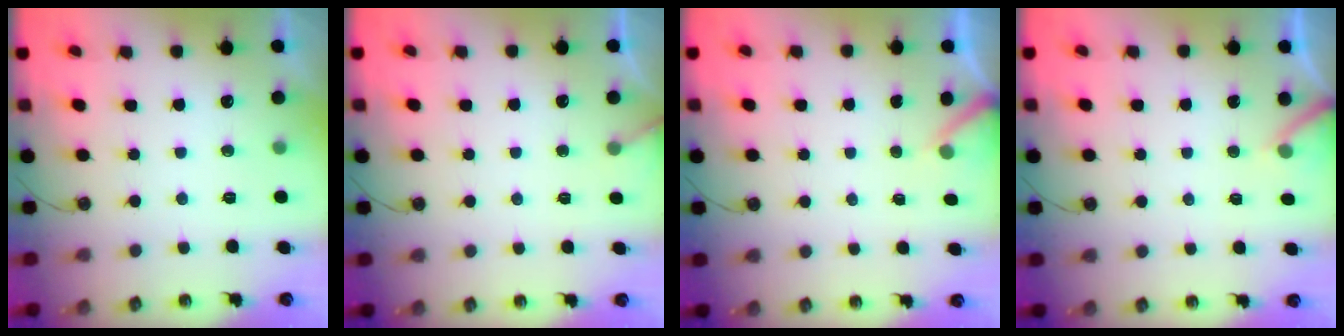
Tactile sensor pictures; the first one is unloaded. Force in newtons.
{"total": 3.4, "press": 3.4, "slide": 0.2}
{"total": 3.2, "press": 3.2, "slide": 0.3}
{"total": 5.6, "press": 5.6, "slide": 0.1}